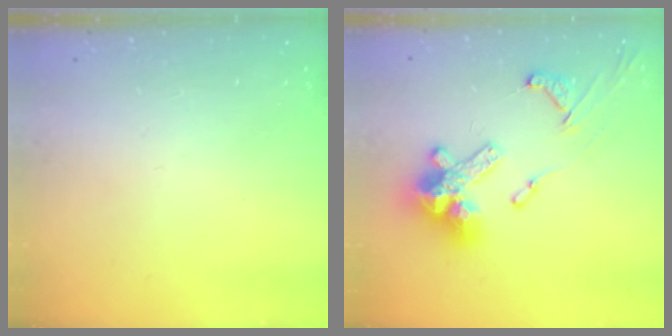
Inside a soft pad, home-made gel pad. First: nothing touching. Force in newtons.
{"total": 17.9, "press": 17.7, "slide": 2.1}